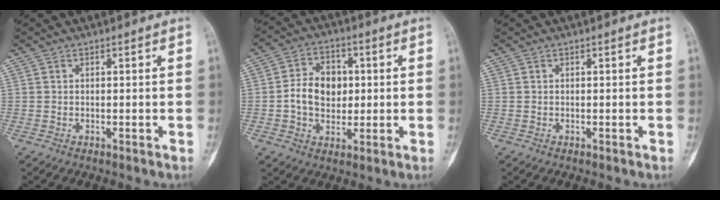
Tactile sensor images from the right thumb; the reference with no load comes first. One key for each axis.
{"total": 9.3, "fx": 0.2, "fy": 7.1, "fz": 6.0, "tx": -0.073, "ty": 0.011, "tz": -0.001}
{"total": 0.0}